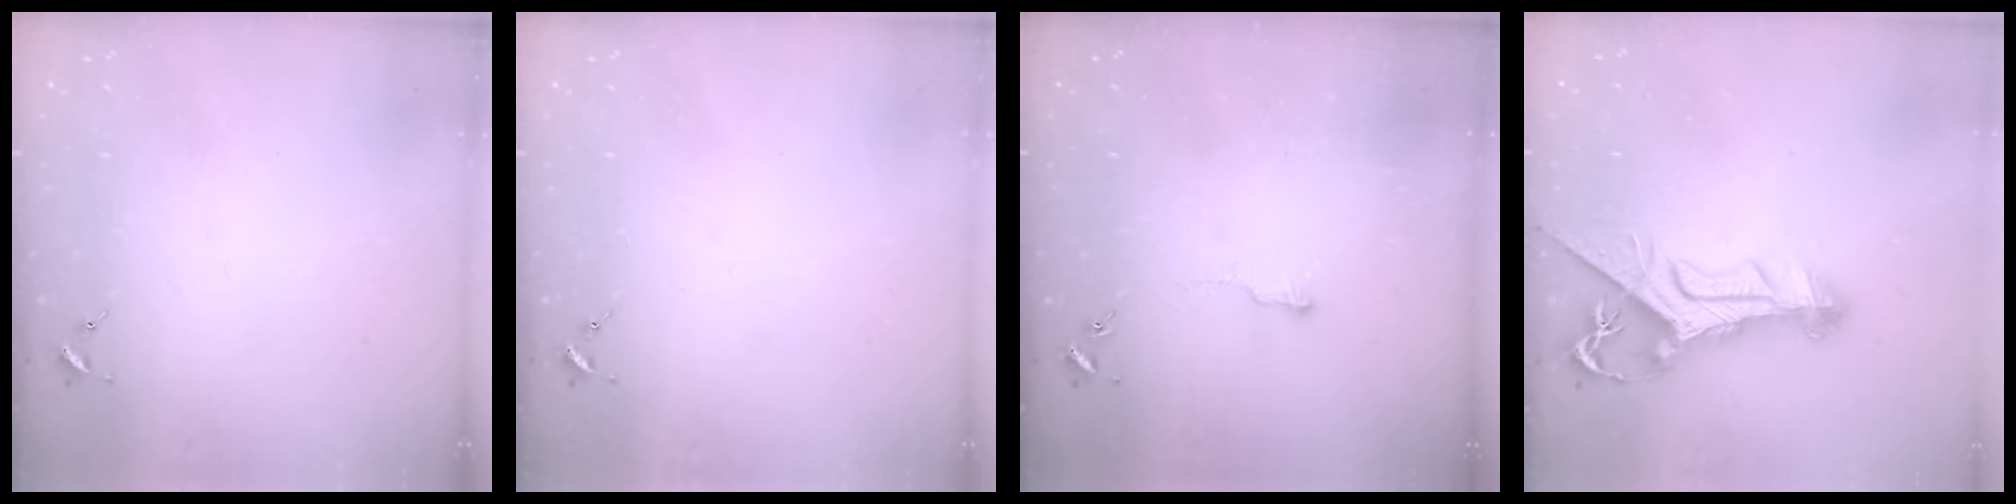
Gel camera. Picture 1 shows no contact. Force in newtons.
{"total": 0.0}
{"total": 4.1, "press": 4.0, "slide": 0.4}
{"total": 12.5, "press": 12.4, "slide": 1.3}